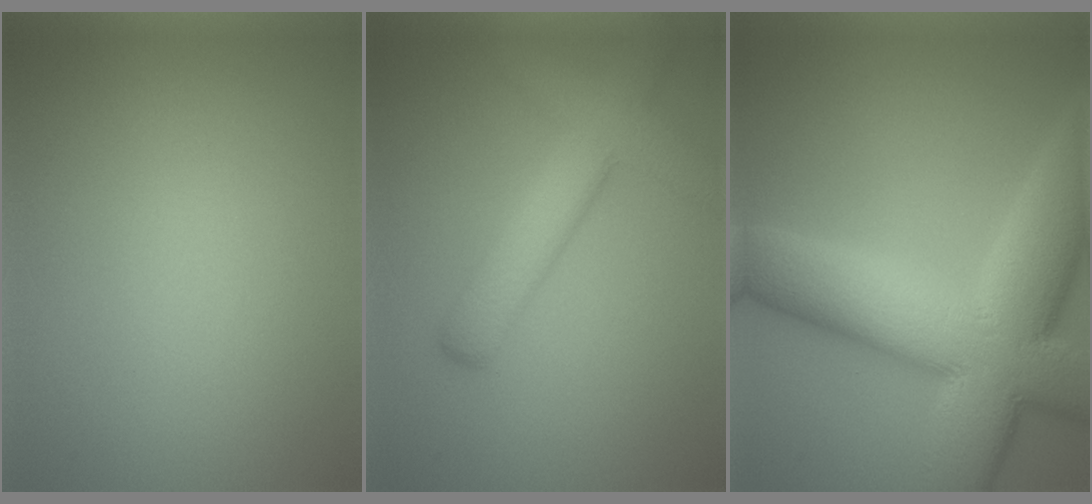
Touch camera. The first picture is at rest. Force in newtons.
{"total": 5.5, "press": 5.5, "slide": 0.2}
{"total": 14.3, "press": 14.2, "slide": 1.1}